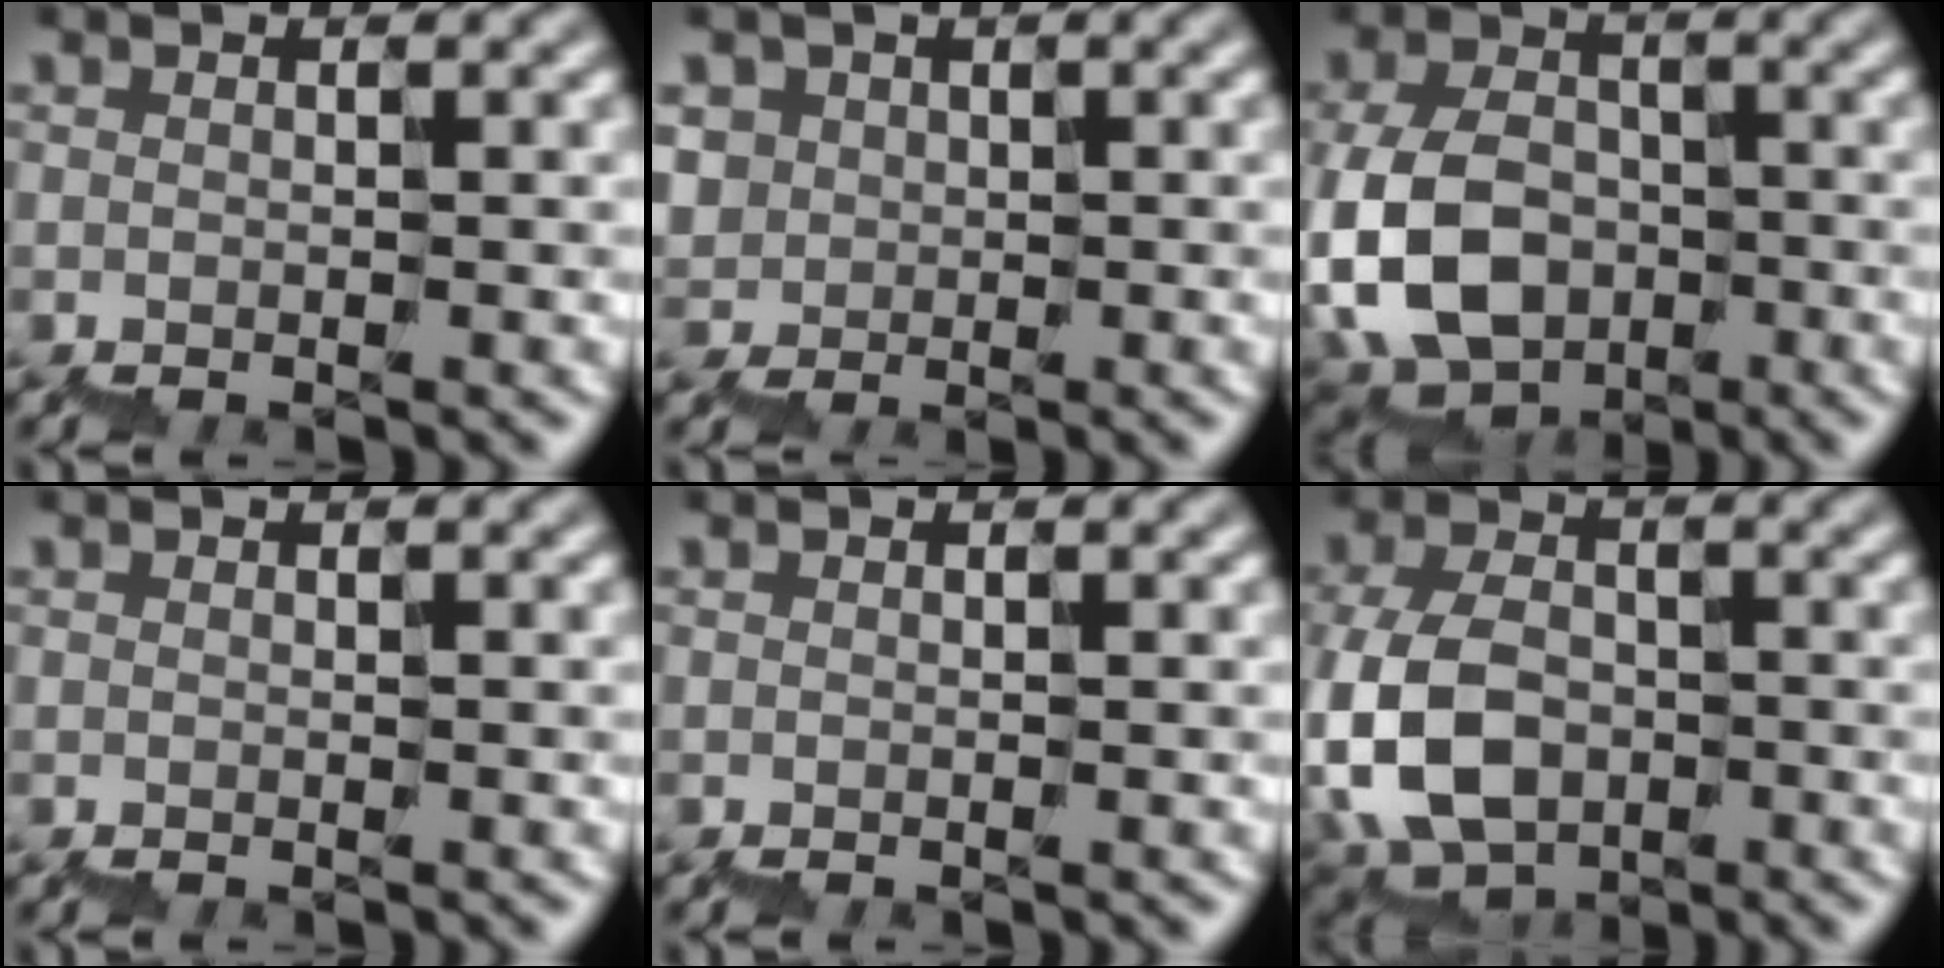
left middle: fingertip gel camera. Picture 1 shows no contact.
{"total": 2.5, "force": [0.1, 2.5, -0.4], "torque": [0.012, 0.021, 0.007]}
{"total": 6.6, "force": [-1.2, 5.4, 3.6], "torque": [-0.103, 0.005, -0.029]}
{"total": 0.0}
{"total": 0.0}
{"total": 6.0, "force": [-1.1, 4.5, 3.7], "torque": [-0.106, 0.005, -0.028]}